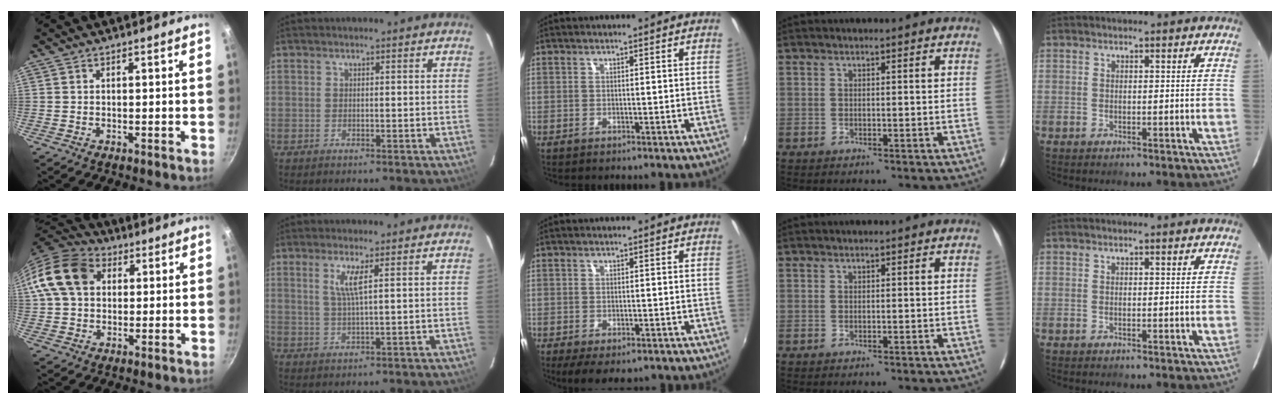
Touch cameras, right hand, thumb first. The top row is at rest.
{"thumb": {"total": 13.6, "force": [3.1, 10.3, 8.4], "torque": [-0.141, 0.023, 0.038]}, "index": {"total": 3.6, "force": [1.5, -0.3, 3.2], "torque": [-0.065, -0.005, 0.029]}, "middle": {"total": 4.7, "force": [-2.7, 2.2, 3.1], "torque": [-0.064, -0.020, -0.041]}}